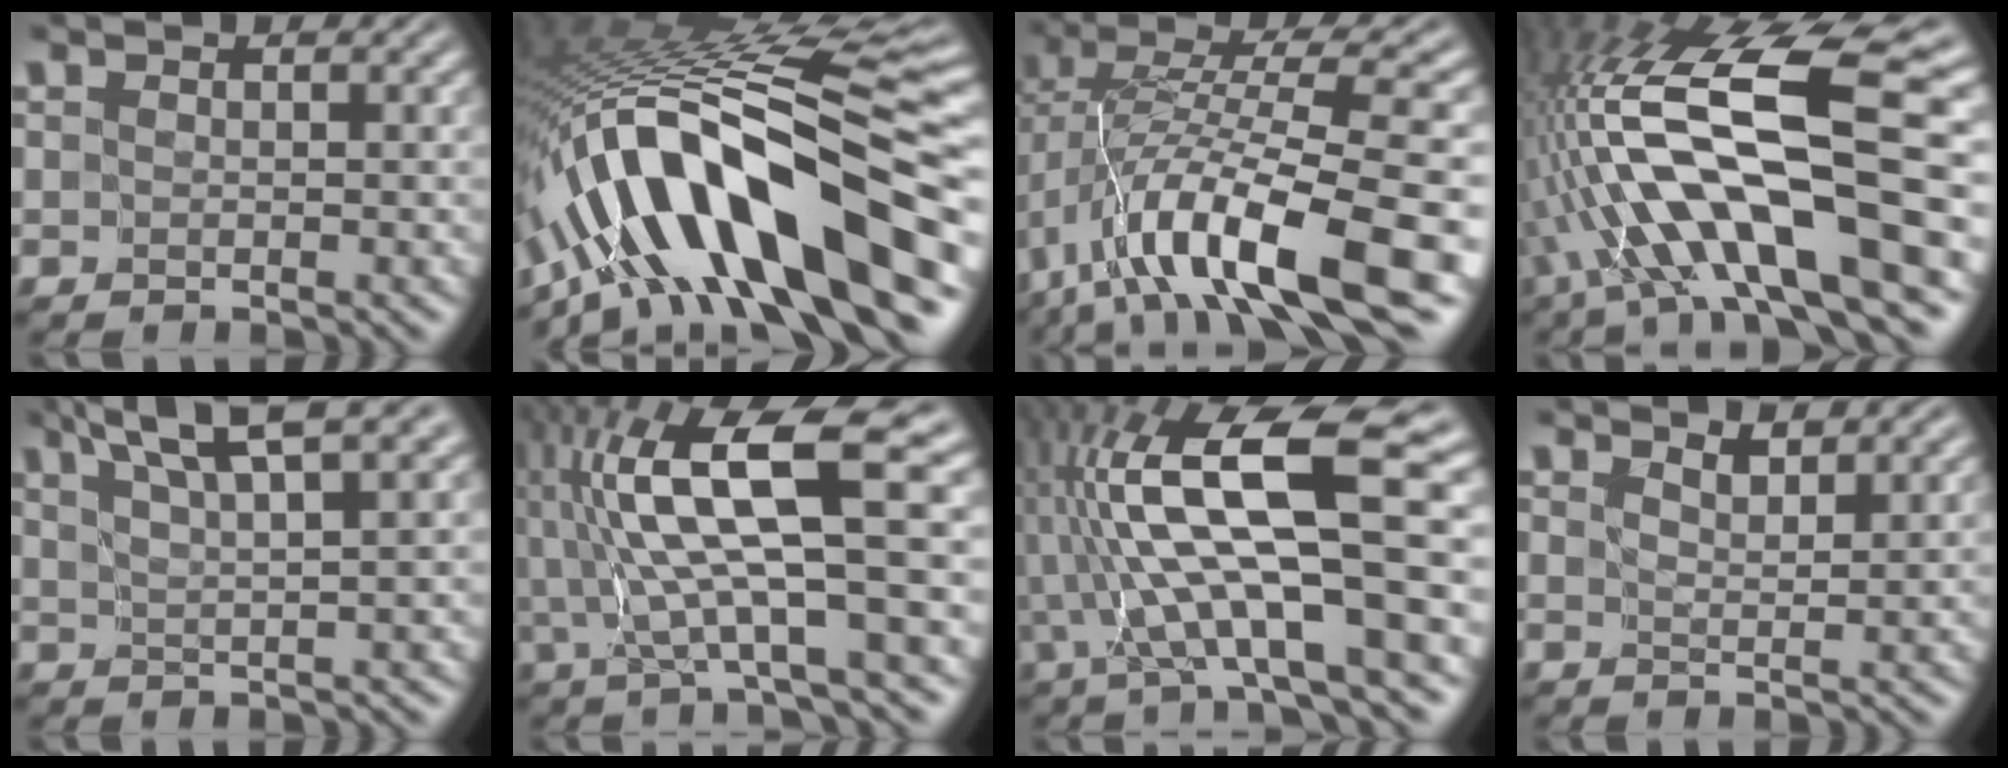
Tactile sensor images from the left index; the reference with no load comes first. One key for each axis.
{"total": 15.7, "fx": -6.4, "fy": 4.9, "fz": 13.4, "tx": -0.209, "ty": 0.036, "tz": -0.110}
{"total": 11.9, "fx": -4.1, "fy": 3.7, "fz": 10.5, "tx": -0.193, "ty": 0.017, "tz": -0.067}
{"total": 14.2, "fx": -3.3, "fy": 2.9, "fz": 13.5, "tx": -0.249, "ty": 0.032, "tz": -0.049}
{"total": 6.1, "fx": 4.4, "fy": 0.6, "fz": 4.2, "tx": -0.059, "ty": 0.019, "tz": 0.070}
{"total": 10.8, "fx": 2.4, "fy": 1.7, "fz": 10.4, "tx": -0.179, "ty": 0.014, "tz": 0.051}
{"total": 12.7, "fx": 1.1, "fy": 2.1, "fz": 12.5, "tx": -0.221, "ty": 0.020, "tz": 0.027}
{"total": 2.1, "fx": 1.9, "fy": 0.0, "fz": 0.7, "tx": -0.012, "ty": -0.007, "tz": 0.036}